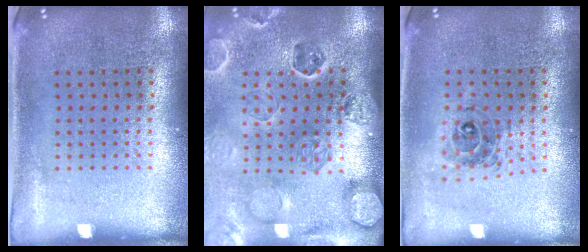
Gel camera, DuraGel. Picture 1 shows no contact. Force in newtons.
{"total": 2.7, "press": 2.7, "slide": 0.3}
{"total": 0.8, "press": 0.8, "slide": 0.1}